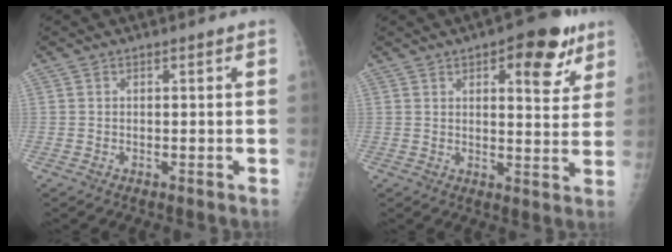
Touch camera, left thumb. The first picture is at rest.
{"total": 11.3, "force": [6.0, 4.7, 8.4], "torque": [-0.073, -0.023, 0.073]}